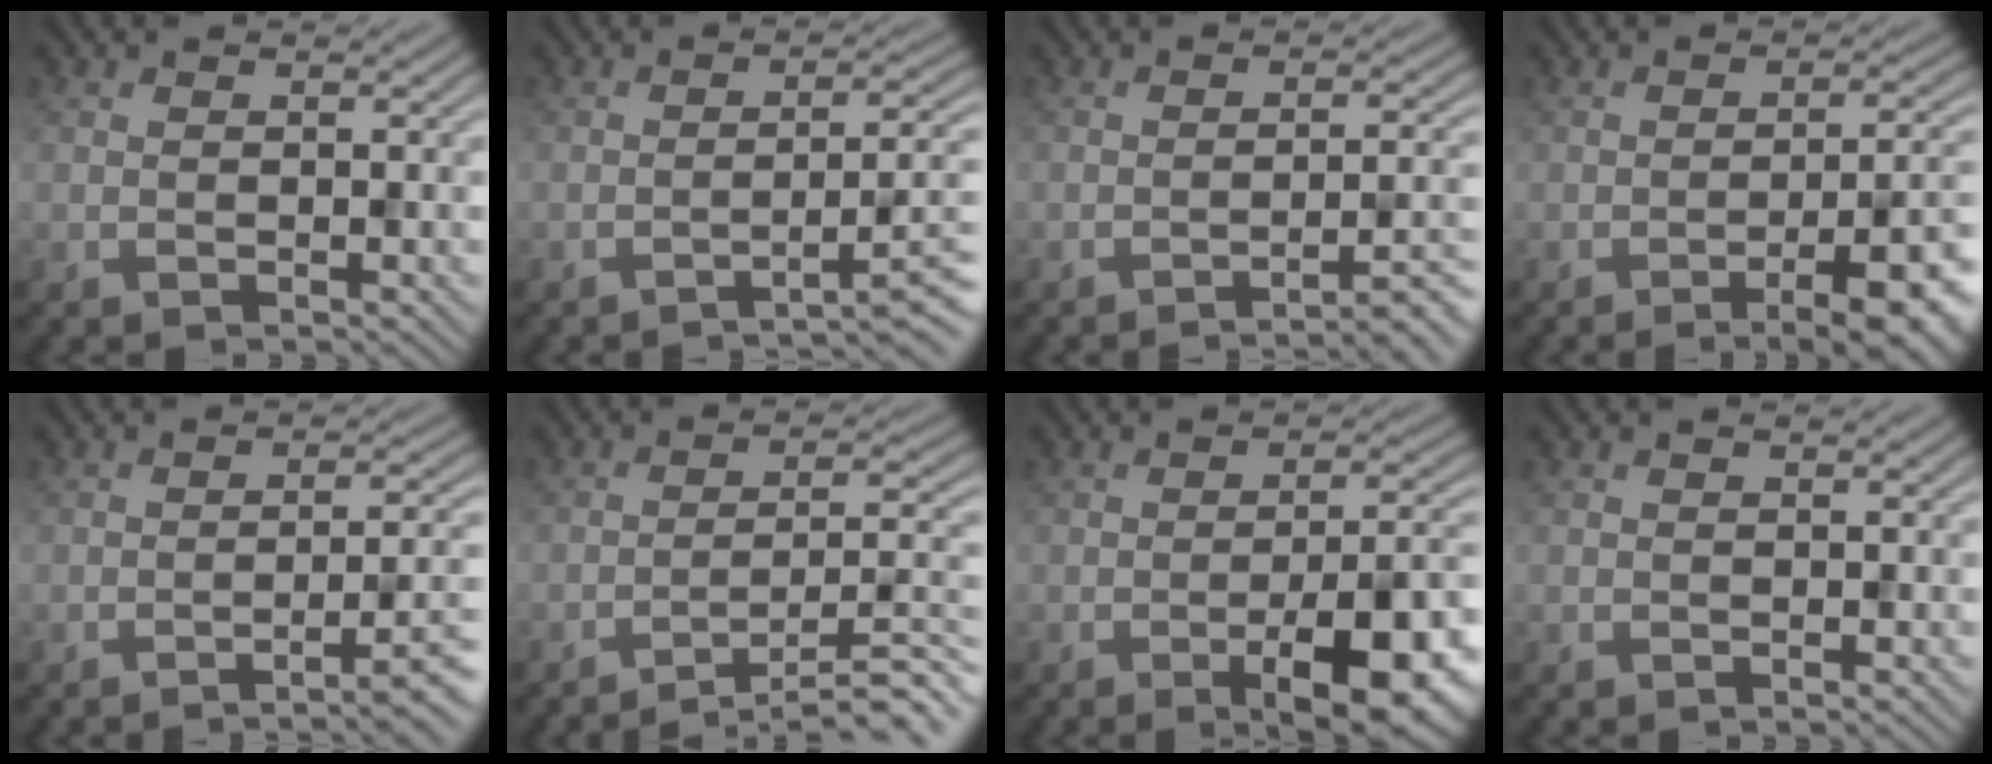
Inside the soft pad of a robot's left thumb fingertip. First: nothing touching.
{"total": 5.3, "force": [-3.2, 0.7, 4.2], "torque": [-0.057, 0.018, -0.060]}
{"total": 5.3, "force": [-3.7, 0.7, 3.8], "torque": [-0.049, 0.014, -0.061]}
{"total": 8.6, "force": [-4.6, 2.0, 7.0], "torque": [-0.096, 0.000, -0.063]}
{"total": 5.7, "force": [-3.1, 0.9, 4.7], "torque": [-0.061, 0.007, -0.054]}
{"total": 9.1, "force": [-6.8, 1.0, 6.0], "torque": [-0.091, 0.020, -0.102]}
{"total": 9.4, "force": [-4.1, 2.8, 8.0], "torque": [-0.116, -0.005, -0.060]}
{"total": 0.0}